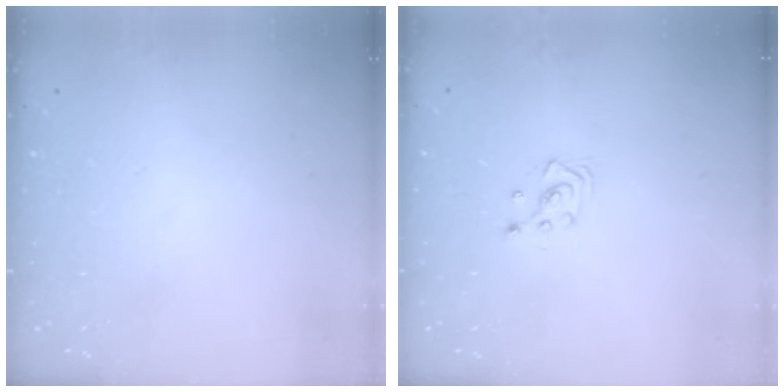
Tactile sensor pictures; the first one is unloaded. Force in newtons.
{"total": 3.1, "press": 3.1, "slide": 0.3}